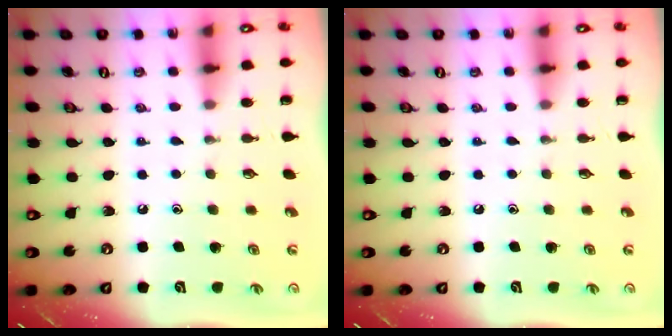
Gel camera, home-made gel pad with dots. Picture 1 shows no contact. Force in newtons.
{"total": 0.0}